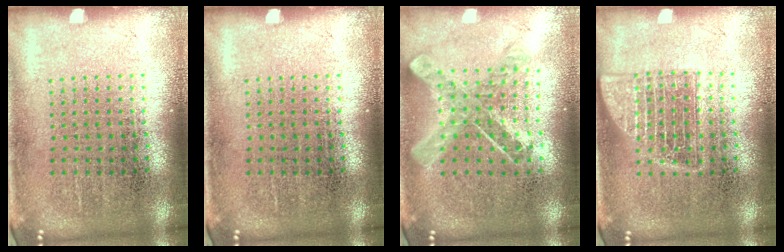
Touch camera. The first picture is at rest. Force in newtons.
{"total": 0.0}
{"total": 0.9, "press": 0.9, "slide": 0.1}
{"total": 1.5, "press": 1.5, "slide": 0.2}